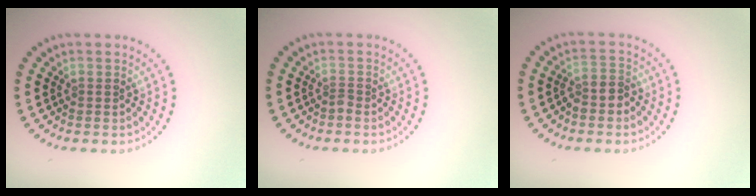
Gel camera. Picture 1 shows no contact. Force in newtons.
{"total": 0.7, "press": 0.4, "slide": 0.6}
{"total": 2.2, "press": 1.8, "slide": 1.2}